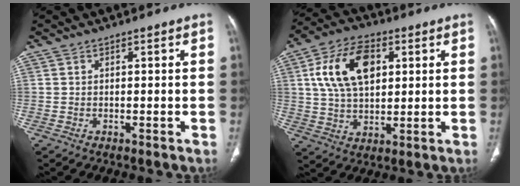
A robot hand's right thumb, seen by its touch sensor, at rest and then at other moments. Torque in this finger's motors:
{"motor_torque": [0.69, 2.34, 0.41, 0.18, 0.05]}